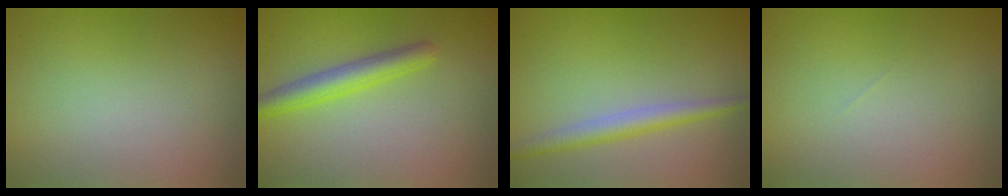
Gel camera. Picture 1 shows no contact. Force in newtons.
{"total": 3.1, "press": 3.1, "slide": 0.1}
{"total": 2.5, "press": 2.5, "slide": 0.1}
{"total": 0.0}